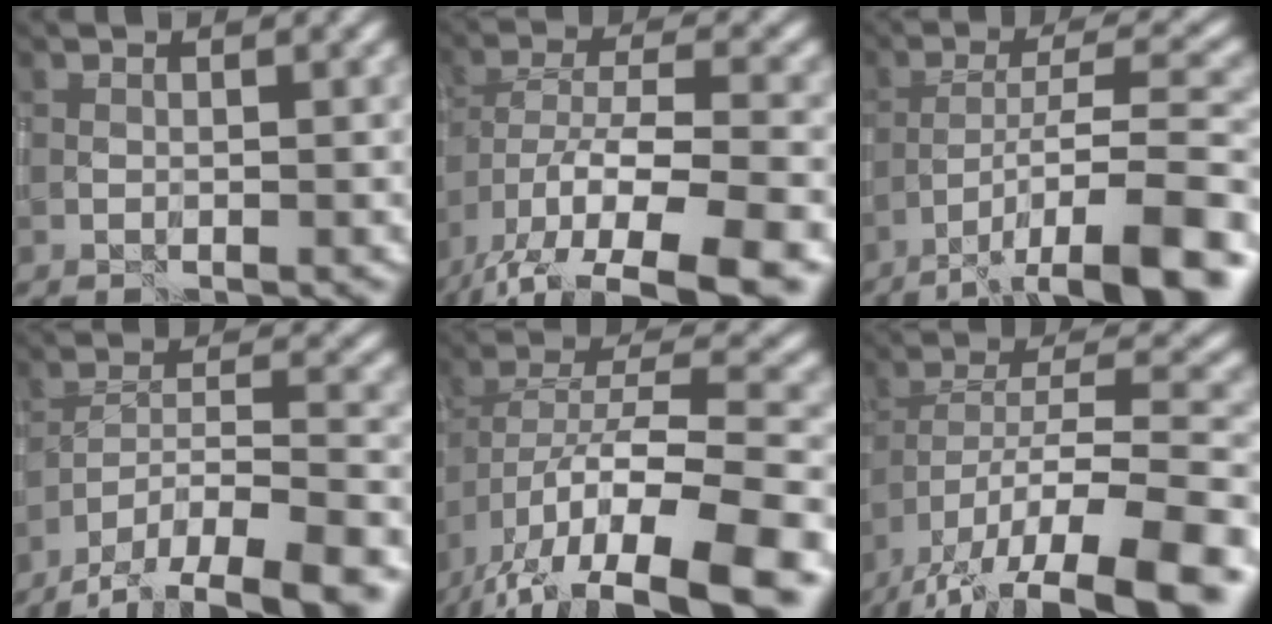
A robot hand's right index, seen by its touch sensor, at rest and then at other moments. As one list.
[{"total": 14.3, "force": [-9.2, 4.8, 9.9], "torque": [-0.190, -0.016, -0.134]}, {"total": 12.8, "force": [-8.1, 3.0, 9.4], "torque": [-0.151, 0.008, -0.124]}, {"total": 14.3, "force": [-11.4, 4.7, 7.2], "torque": [-0.114, -0.009, -0.159]}, {"total": 15.1, "force": [-8.7, 4.9, 11.4], "torque": [-0.193, 0.002, -0.135]}, {"total": 15.0, "force": [-9.9, 4.5, 10.4], "torque": [-0.185, 0.001, -0.152]}]